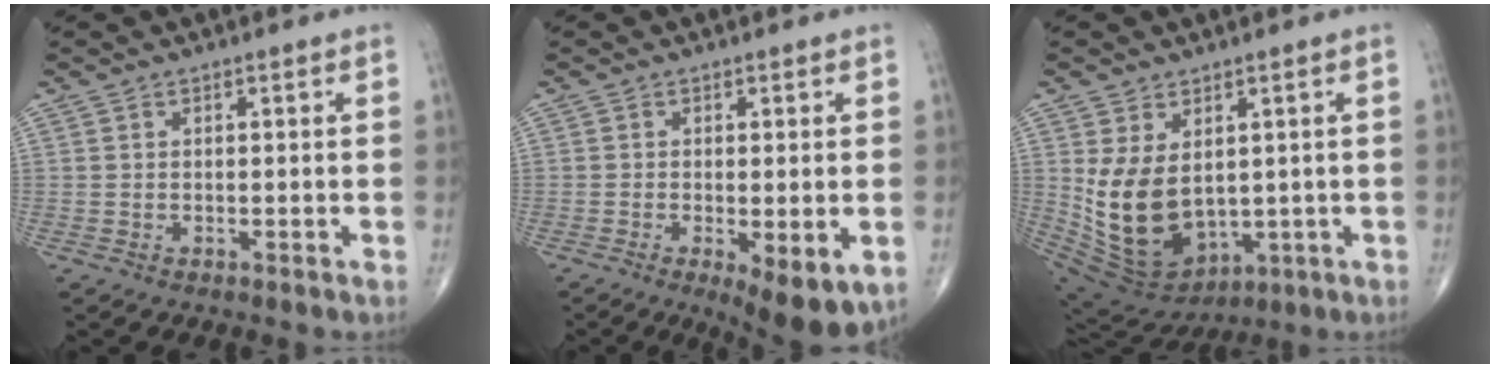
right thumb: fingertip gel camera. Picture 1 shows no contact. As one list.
[{"total": 8.9, "force": [-3.0, 2.9, 7.9], "torque": [-0.113, -0.020, -0.041]}, {"total": 13.6, "force": [1.1, 9.1, 10.0], "torque": [-0.172, -0.019, 0.053]}]